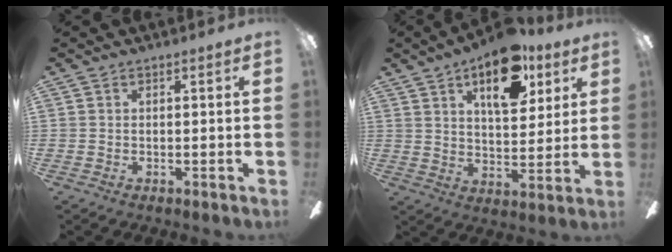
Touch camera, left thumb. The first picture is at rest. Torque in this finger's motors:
{"motor_torque": [0.37, 0.48, 1.30, -1.47, 0.10]}